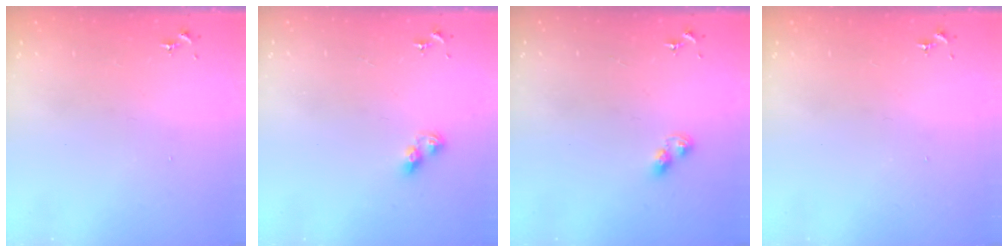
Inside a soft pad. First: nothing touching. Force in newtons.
{"total": 5.7, "press": 5.7, "slide": 0.5}
{"total": 3.7, "press": 3.7, "slide": 0.4}
{"total": 0.0}